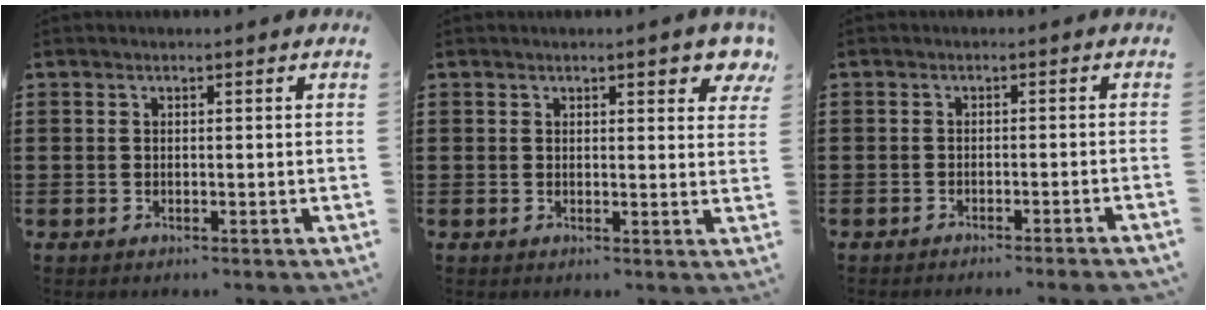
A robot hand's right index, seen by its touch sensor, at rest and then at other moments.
{"total": 2.7, "force": [1.9, 0.7, 1.8], "torque": [-0.025, 0.002, 0.030]}
{"total": 1.4, "force": [-1.3, -0.4, 0.5], "torque": [-0.009, 0.001, -0.025]}